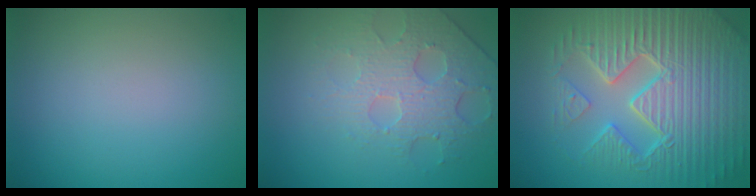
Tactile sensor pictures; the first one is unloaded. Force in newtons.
{"total": 4.0, "press": 3.8, "slide": 1.2}
{"total": 9.6, "press": 6.7, "slide": 6.8}